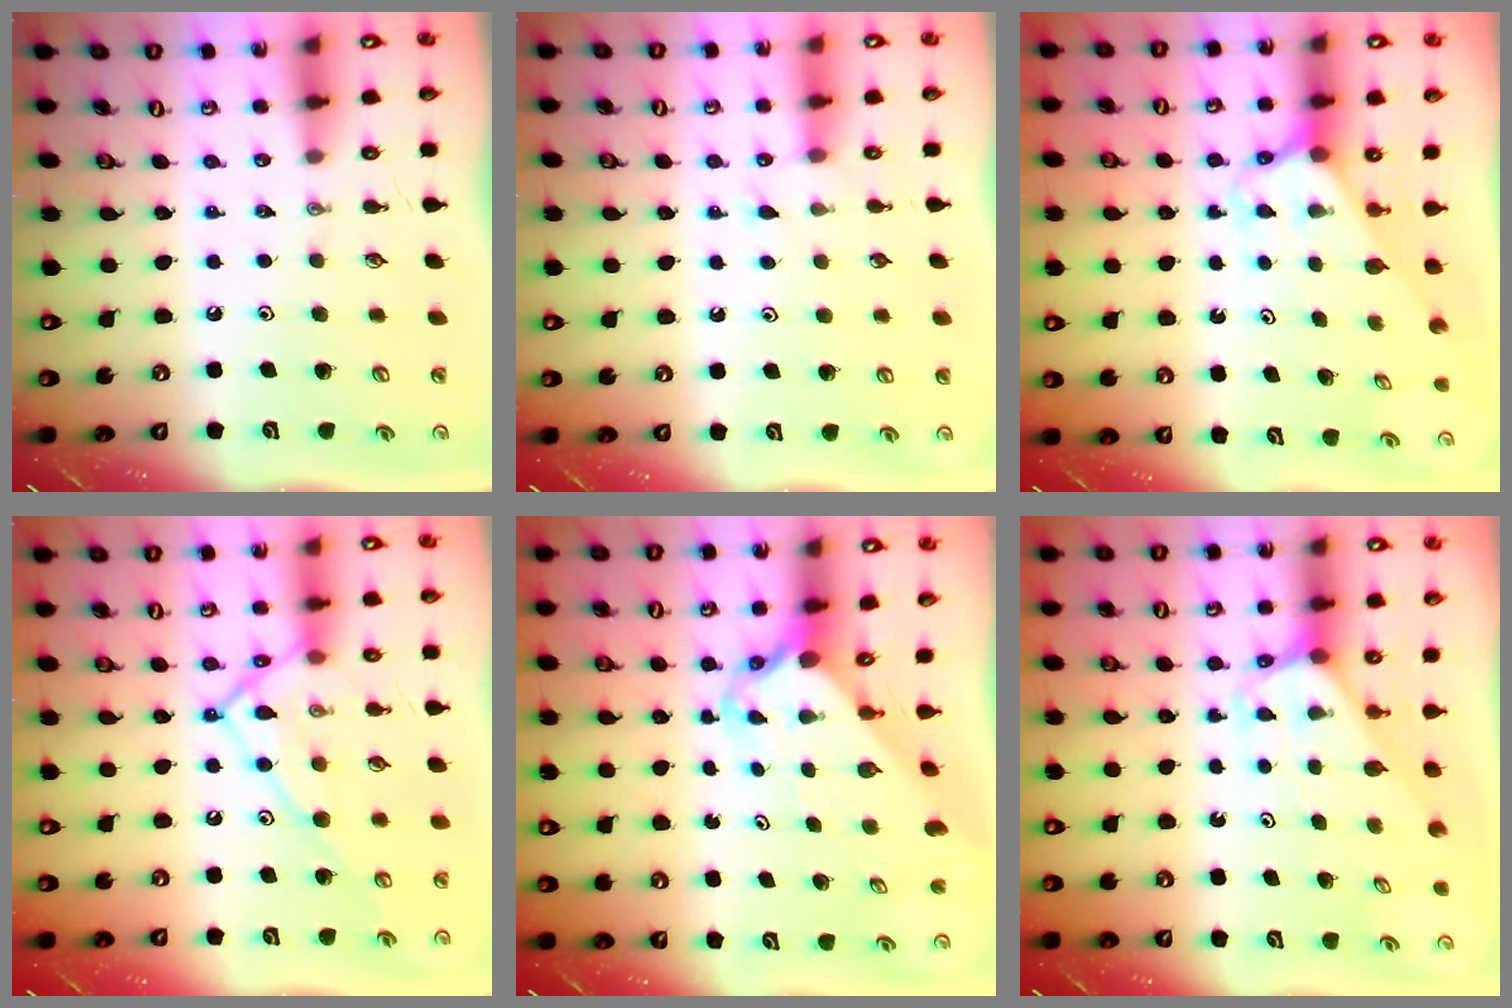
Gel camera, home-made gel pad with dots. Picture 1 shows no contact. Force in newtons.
{"total": 3.6, "press": 3.6, "slide": 0.4}
{"total": 2.6, "press": 2.6, "slide": 0.2}
{"total": 13.7, "press": 13.7, "slide": 1.2}
{"total": 2.8, "press": 2.8, "slide": 0.3}
{"total": 2.4, "press": 2.4, "slide": 0.2}